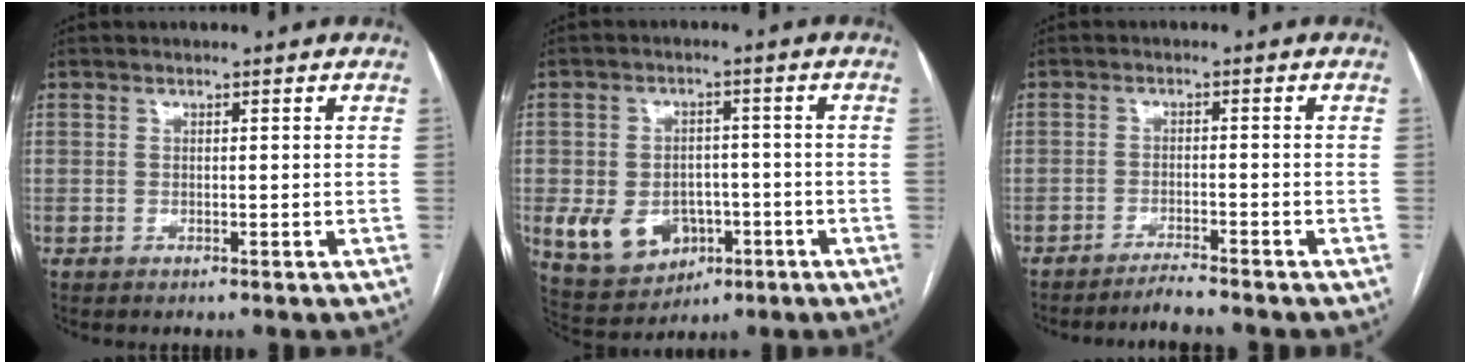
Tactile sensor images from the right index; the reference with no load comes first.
{"total": 10.0, "force": [-2.8, 7.4, 6.0], "torque": [-0.110, 0.012, -0.029]}
{"total": 3.2, "force": [-3.0, -0.7, 0.6], "torque": [-0.013, -0.011, -0.051]}